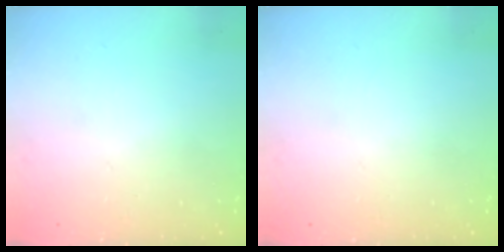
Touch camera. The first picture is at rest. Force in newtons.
{"total": 0.0}